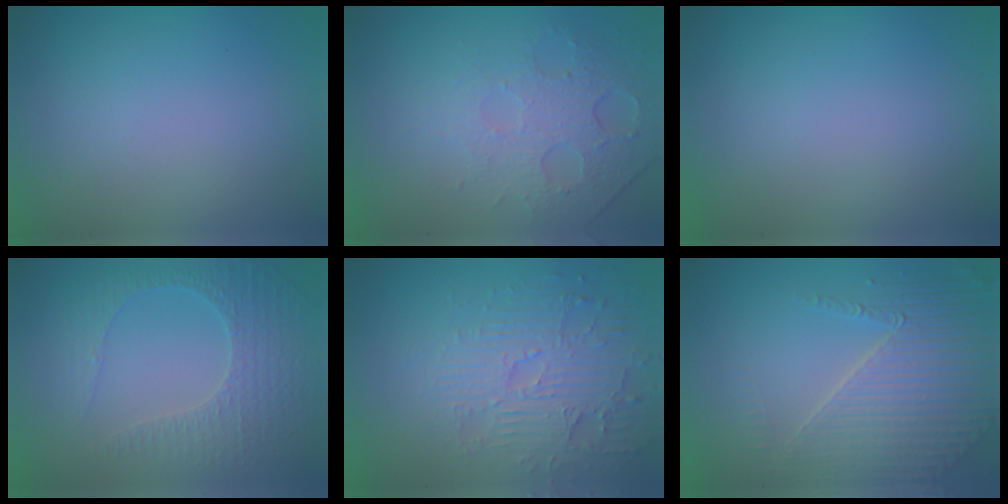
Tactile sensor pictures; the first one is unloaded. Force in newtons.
{"total": 4.7, "press": 3.2, "slide": 3.5}
{"total": 0.0}
{"total": 4.7, "press": 3.3, "slide": 3.3}
{"total": 4.1, "press": 3.8, "slide": 1.5}
{"total": 4.8, "press": 4.3, "slide": 2.2}